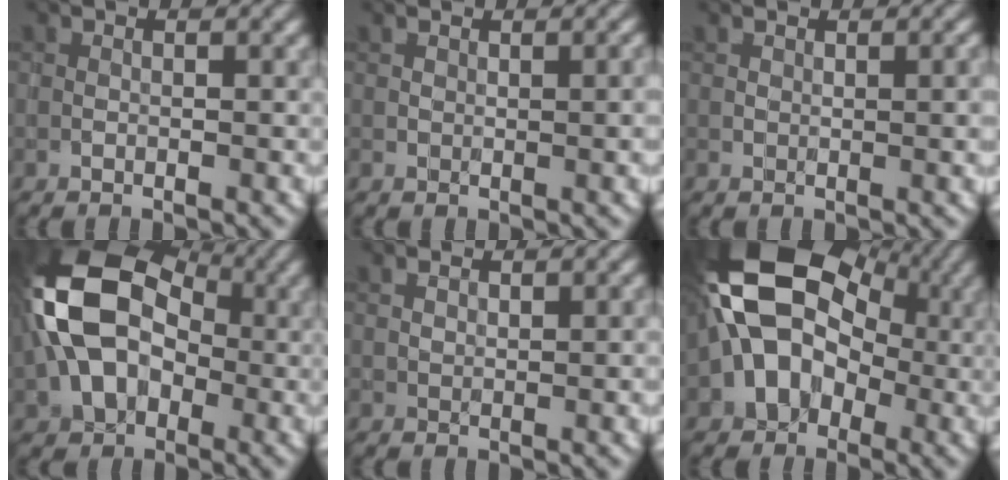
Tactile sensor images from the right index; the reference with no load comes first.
{"total": 2.2, "force": [0.7, 0.9, 1.9], "torque": [-0.024, -0.001, 0.016]}
{"total": 2.6, "force": [0.7, 1.1, 2.2], "torque": [-0.028, -0.002, 0.016]}
{"total": 13.6, "force": [-0.1, 9.1, 10.1], "torque": [-0.213, 0.011, -0.022]}
{"total": 1.6, "force": [1.1, 0.4, 1.1], "torque": [-0.022, 0.004, 0.024]}
{"total": 13.4, "force": [0.2, 9.6, 9.3], "torque": [-0.112, 0.022, -0.030]}